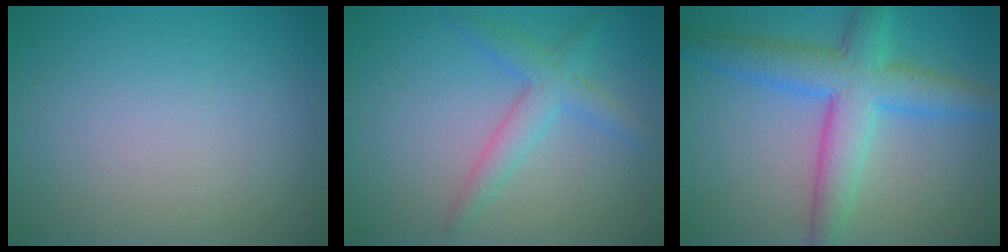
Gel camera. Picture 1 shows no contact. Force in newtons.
{"total": 2.1, "press": 2.1, "slide": 0.1}
{"total": 6.7, "press": 6.7, "slide": 0.1}